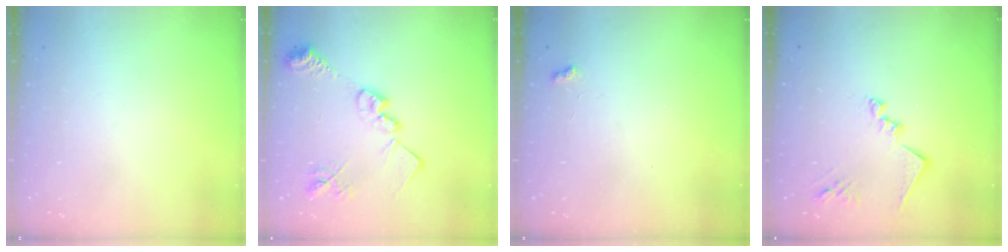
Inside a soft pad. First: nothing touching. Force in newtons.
{"total": 18.0, "press": 18.0, "slide": 1.1}
{"total": 3.4, "press": 3.4, "slide": 0.5}
{"total": 14.1, "press": 14.0, "slide": 0.9}